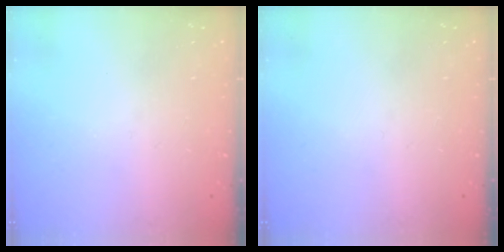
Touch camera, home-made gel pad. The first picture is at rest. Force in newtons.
{"total": 0.0}